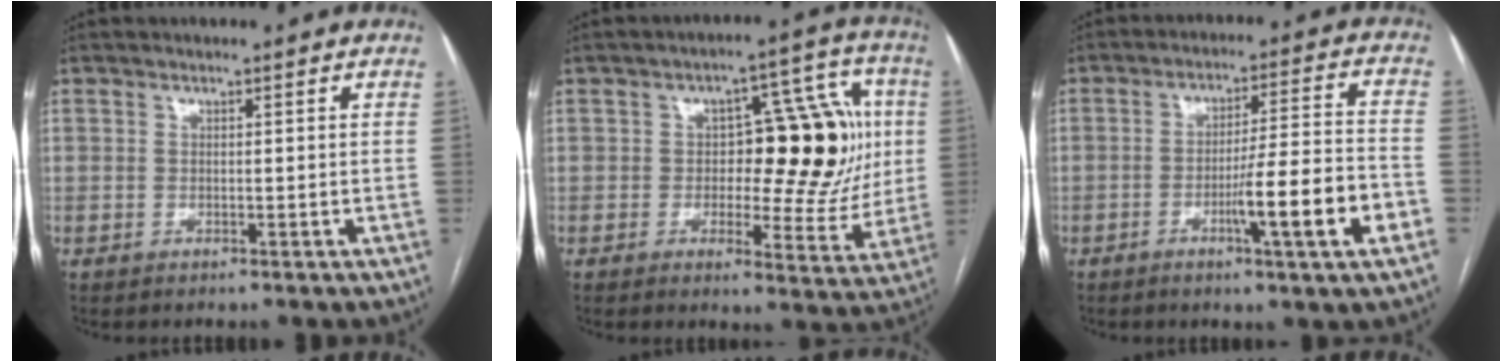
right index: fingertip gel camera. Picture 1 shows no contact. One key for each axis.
{"total": 15.9, "fx": 1.5, "fy": 7.2, "fz": 14.1, "tx": -0.160, "ty": 0.033, "tz": 0.028}
{"total": 11.7, "fx": -4.5, "fy": -0.3, "fz": 10.8, "tx": -0.170, "ty": -0.003, "tz": -0.067}